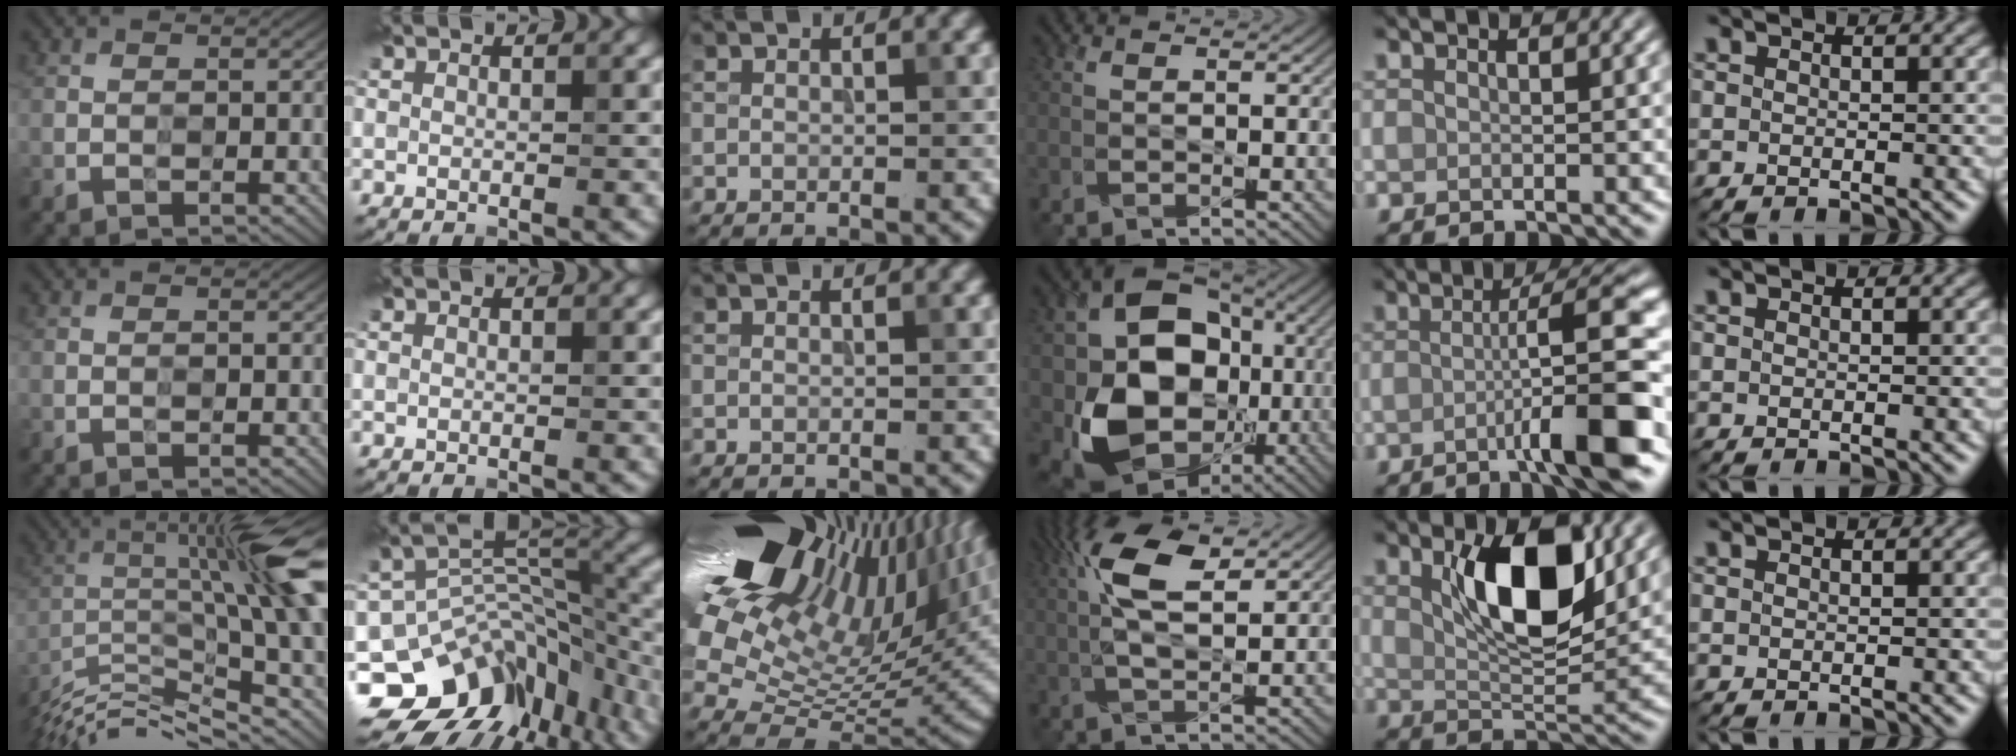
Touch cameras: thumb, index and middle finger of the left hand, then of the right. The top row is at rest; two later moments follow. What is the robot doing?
{"motion": "wipe", "object": "glasses"}